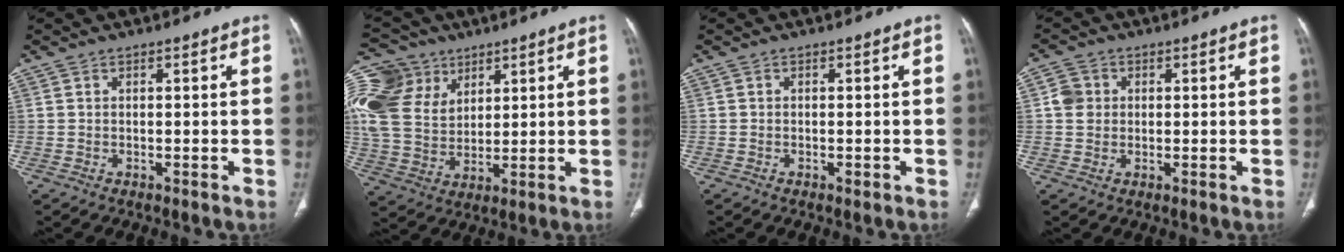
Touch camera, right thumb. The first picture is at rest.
{"total": 21.2, "force": [9.0, 15.5, 11.3], "torque": [-0.267, 0.021, 0.181]}
{"total": 0.8, "force": [-0.3, 0.5, 0.5], "torque": [-0.007, -0.001, -0.006]}
{"total": 3.7, "force": [0.6, 3.3, 1.4], "torque": [-0.015, 0.004, 0.008]}